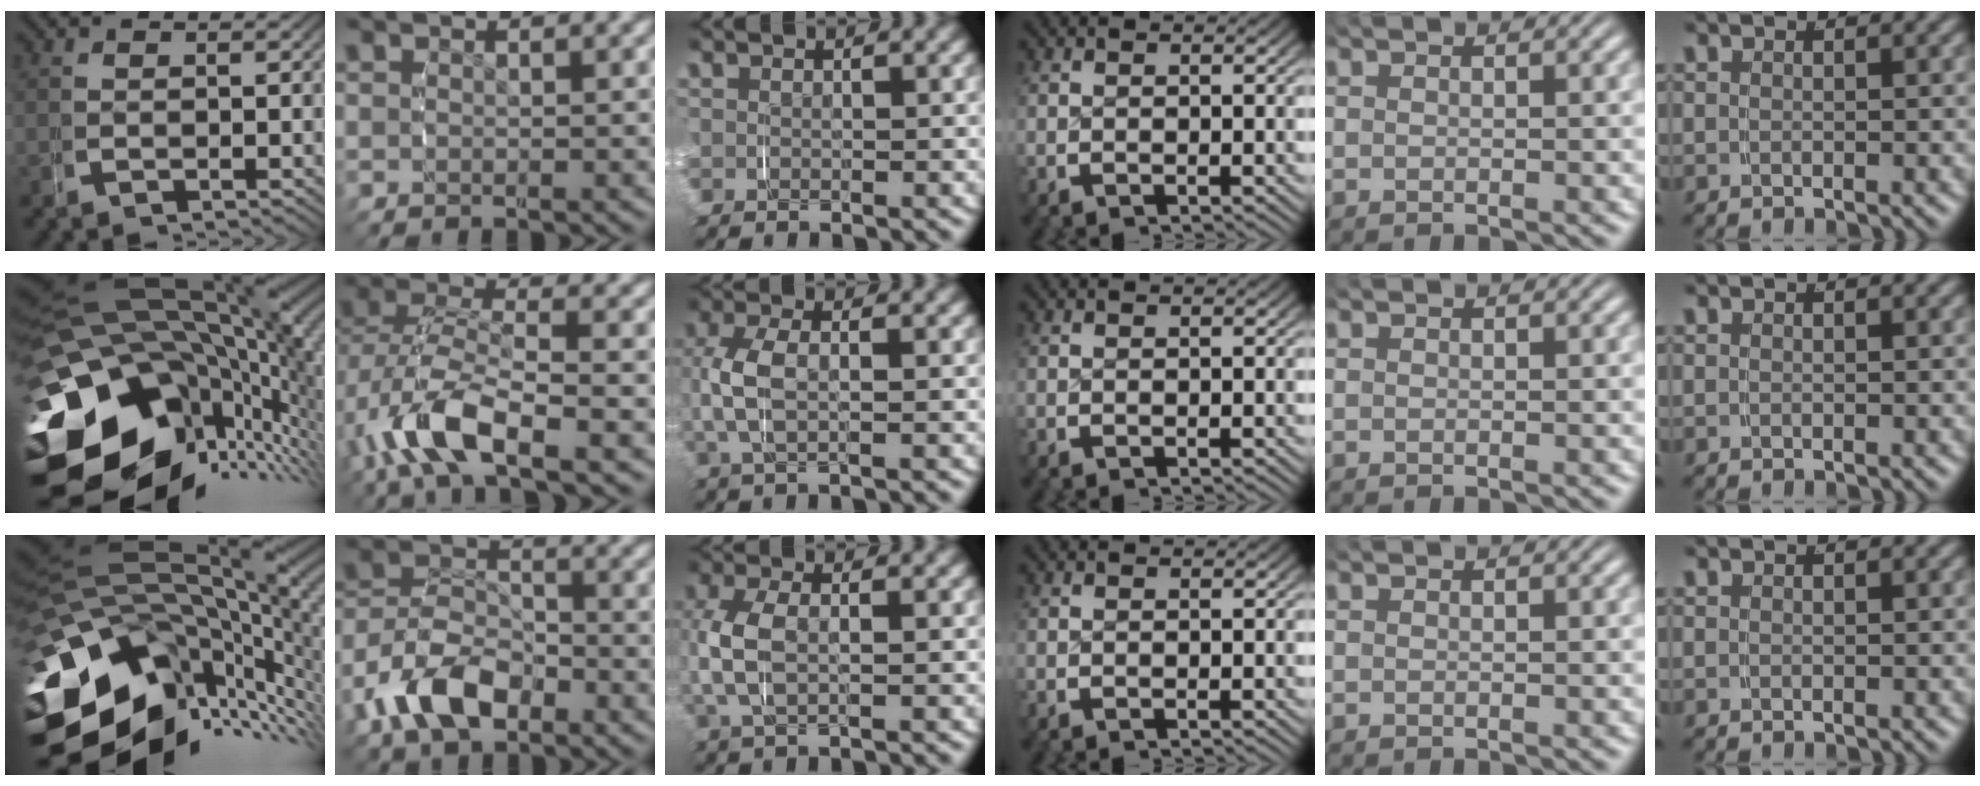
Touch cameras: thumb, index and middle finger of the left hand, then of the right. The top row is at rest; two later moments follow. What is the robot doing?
{"motion": "grasp_and_lifting", "object": "shoes"}